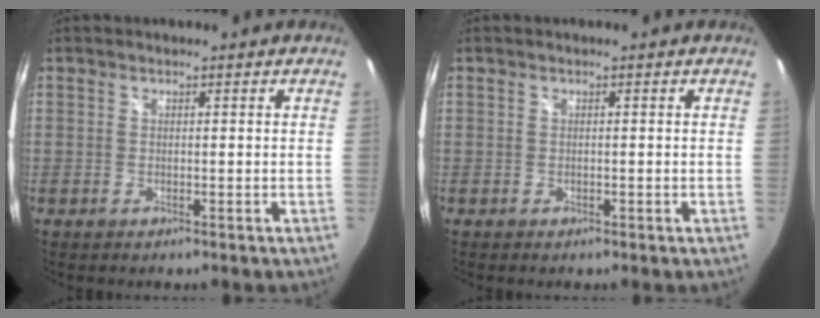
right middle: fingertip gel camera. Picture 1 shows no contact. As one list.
[{"total": 0.0}]